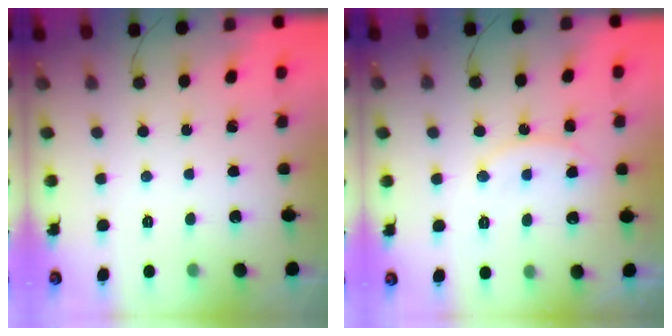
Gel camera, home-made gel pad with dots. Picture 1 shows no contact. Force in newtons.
{"total": 10.2, "press": 10.2, "slide": 0.6}